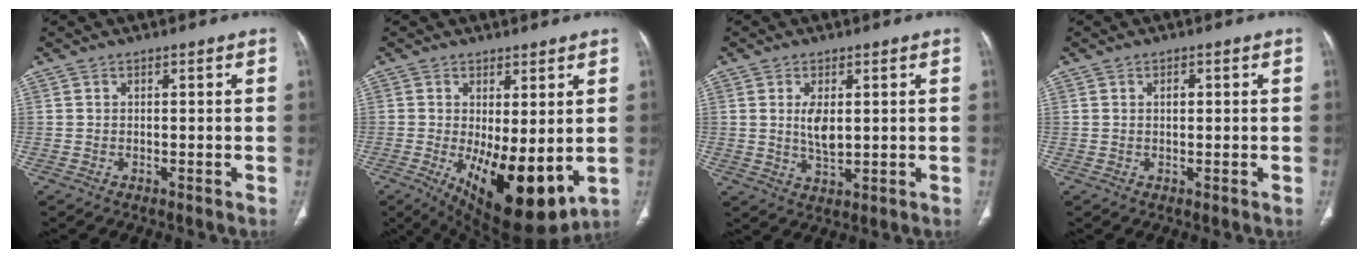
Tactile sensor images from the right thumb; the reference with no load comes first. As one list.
[{"total": 15.7, "force": [-2.5, 6.4, 14.1], "torque": [-0.212, -0.035, -0.017]}, {"total": 5.0, "force": [1.0, 2.4, 4.3], "torque": [-0.077, -0.013, 0.025]}, {"total": 1.3, "force": [0.4, 0.8, 1.0], "torque": [-0.015, 0.001, 0.007]}]